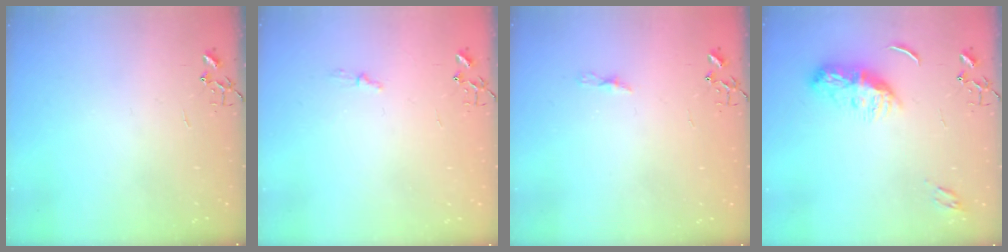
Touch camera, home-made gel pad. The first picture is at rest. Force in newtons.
{"total": 3.8, "press": 3.7, "slide": 0.5}
{"total": 3.9, "press": 3.9, "slide": 0.5}
{"total": 10.4, "press": 10.4, "slide": 0.0}